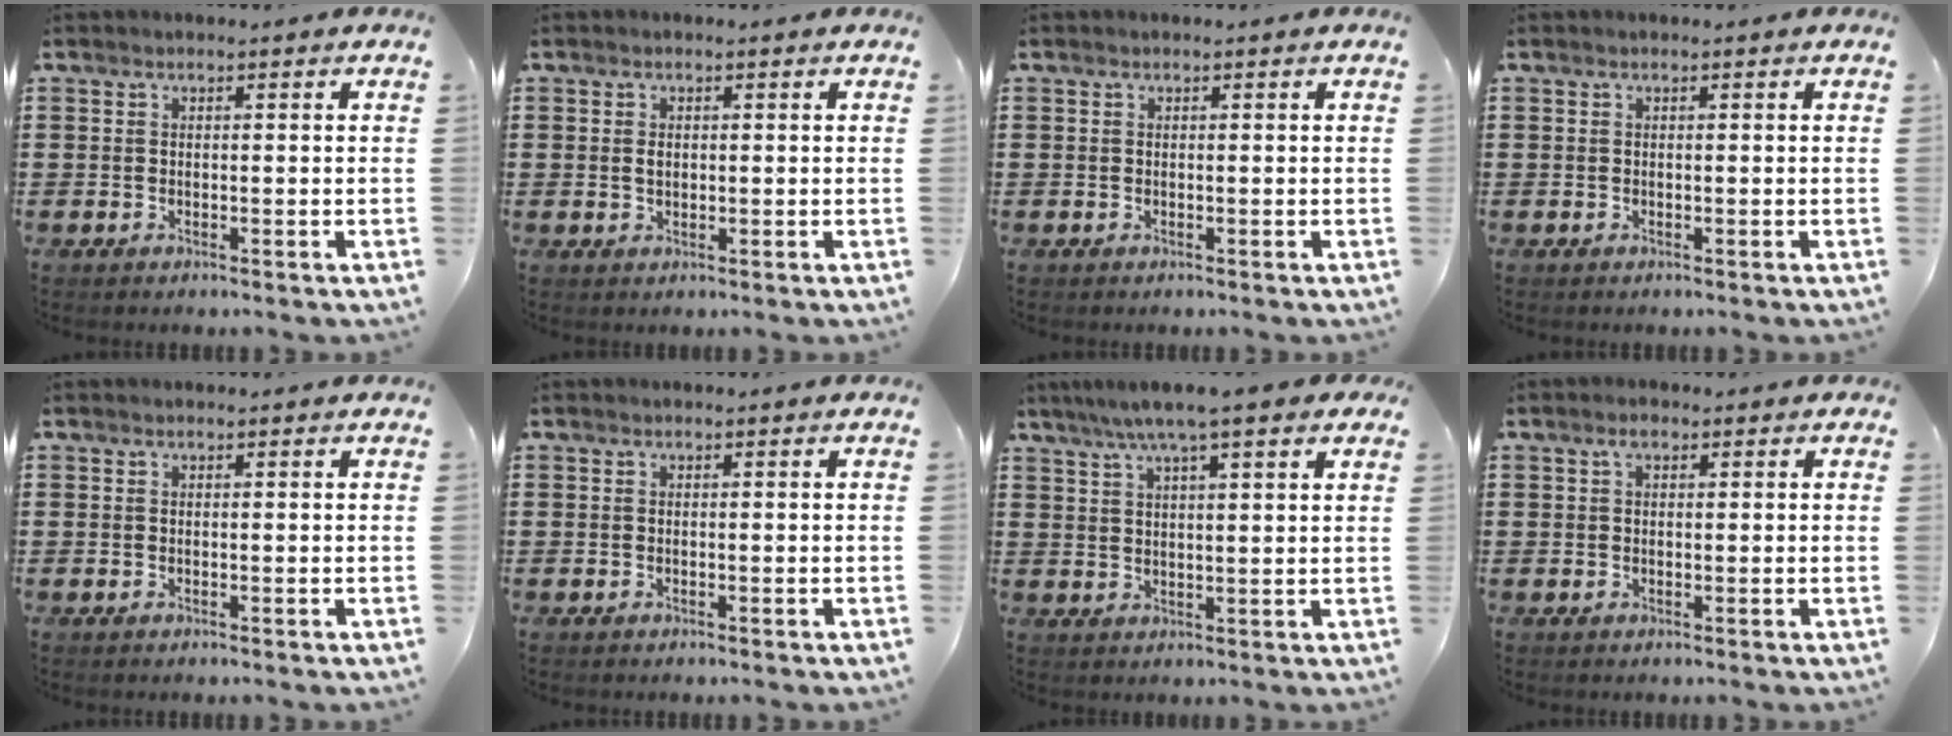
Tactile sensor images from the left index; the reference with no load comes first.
{"total": 1.4, "force": [0.2, 0.8, 1.1], "torque": [-0.025, 0.005, 0.004]}
{"total": 0.0}
{"total": 0.0}
{"total": 0.0}
{"total": 0.0}
{"total": 6.7, "force": [5.0, 0.7, 4.4], "torque": [-0.098, -0.003, 0.088]}
{"total": 1.9, "force": [0.9, 1.0, 1.4], "torque": [-0.023, 0.003, 0.013]}